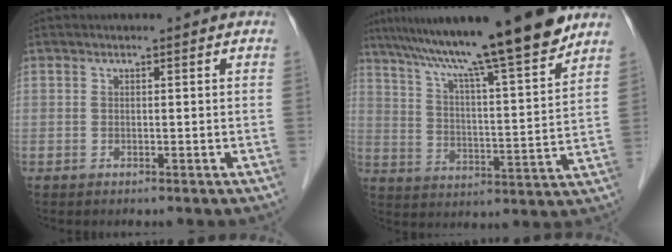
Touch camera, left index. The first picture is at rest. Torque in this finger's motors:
{"motor_torque": [1.11, -1.03, 1.05, 0.21]}